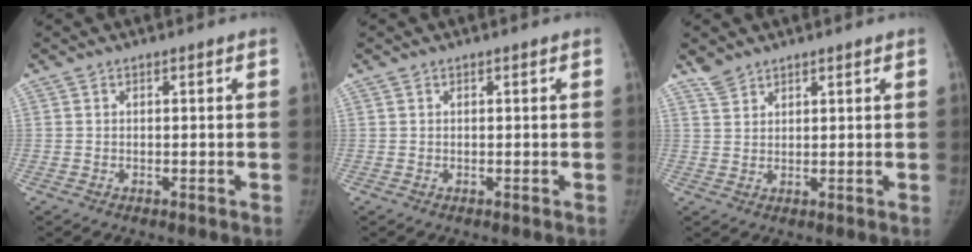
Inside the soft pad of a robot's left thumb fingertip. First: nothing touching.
{"total": 0.0}
{"total": 2.8, "force": [2.6, 1.1, 0.5], "torque": [-0.001, -0.004, 0.049]}